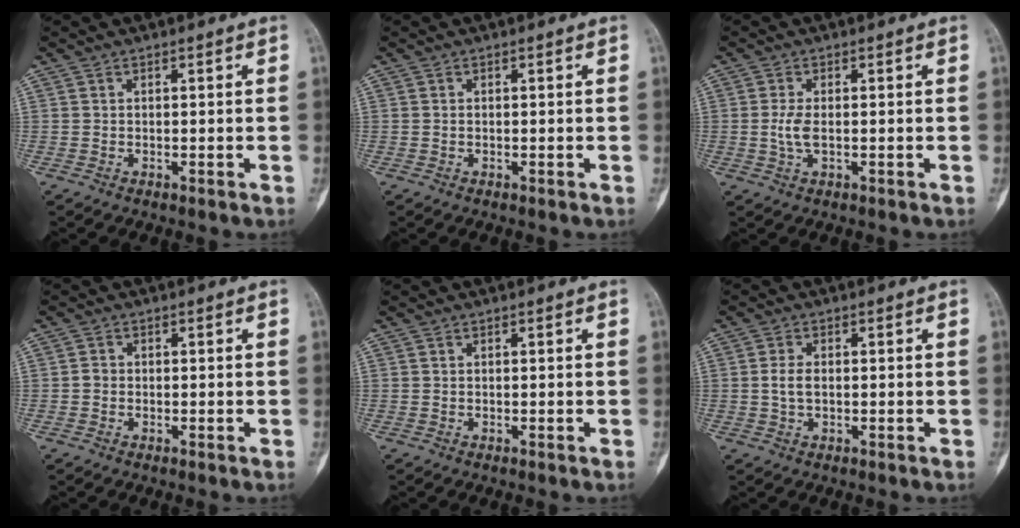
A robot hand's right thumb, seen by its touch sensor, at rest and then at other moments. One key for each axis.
{"total": 0.0}
{"total": 3.0, "fx": -0.2, "fy": 1.2, "fz": 2.7, "tx": -0.068, "ty": -0.003, "tz": -0.005}
{"total": 1.2, "fx": -0.3, "fy": 1.1, "fz": 0.5, "tx": -0.004, "ty": 0.004, "tz": -0.007}
{"total": 0.0}
{"total": 2.7, "fx": -0.1, "fy": 1.6, "fz": 2.2, "tx": -0.049, "ty": 0.003, "tz": -0.003}